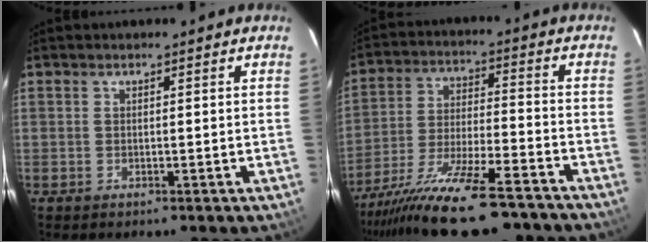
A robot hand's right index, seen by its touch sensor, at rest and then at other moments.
{"total": 21.4, "force": [-18.1, 3.5, 10.8], "torque": [-0.214, -0.053, -0.287]}